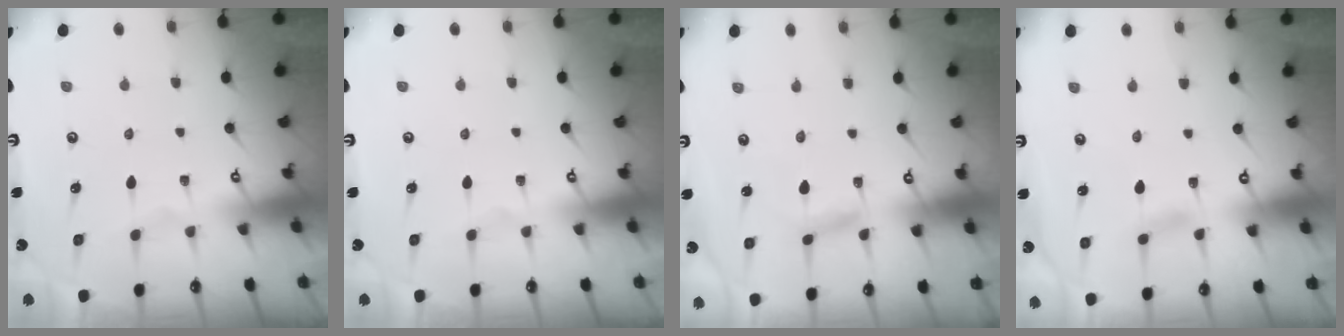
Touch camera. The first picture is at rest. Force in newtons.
{"total": 0.0}
{"total": 2.8, "press": 2.8, "slide": 0.1}
{"total": 2.7, "press": 2.7, "slide": 0.3}